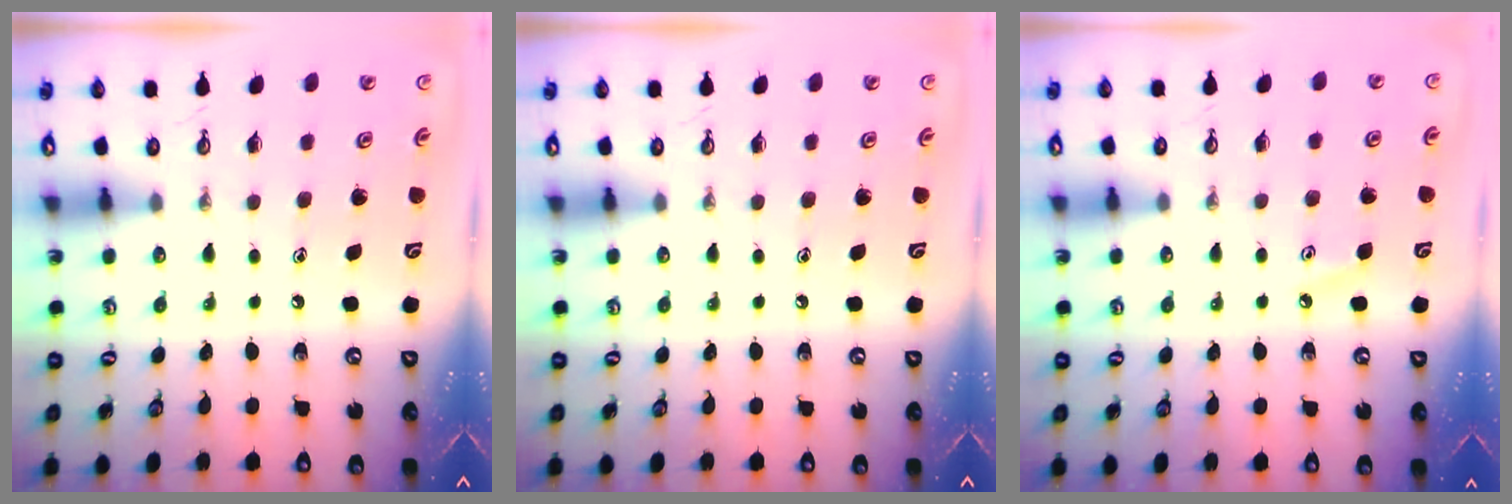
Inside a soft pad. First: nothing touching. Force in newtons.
{"total": 0.0}
{"total": 3.8, "press": 3.8, "slide": 0.6}